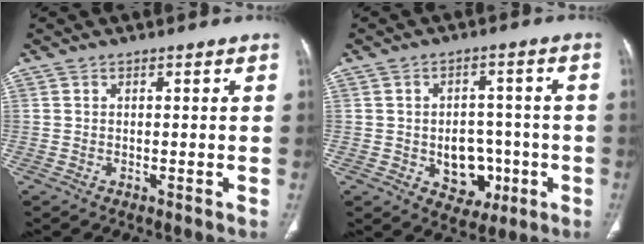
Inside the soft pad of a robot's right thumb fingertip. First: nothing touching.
{"total": 9.1, "force": [-2.2, 7.0, 5.4], "torque": [-0.031, 0.022, -0.018]}